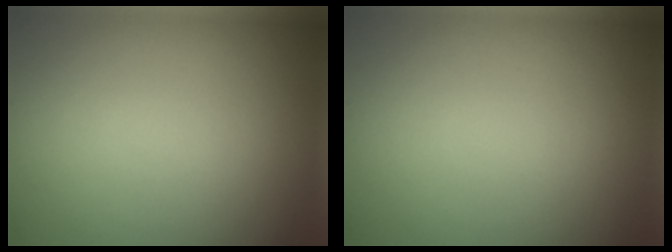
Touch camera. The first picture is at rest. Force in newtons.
{"total": 0.0}